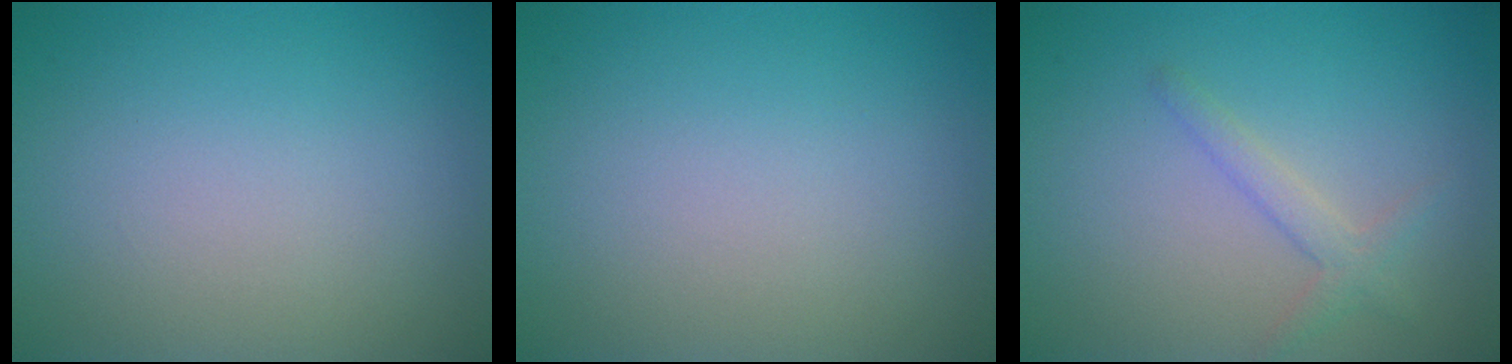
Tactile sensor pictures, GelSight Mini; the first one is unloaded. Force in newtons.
{"total": 0.0}
{"total": 1.7, "press": 1.7, "slide": 0.2}